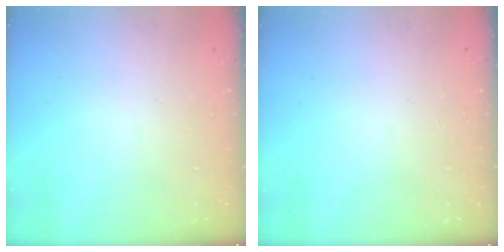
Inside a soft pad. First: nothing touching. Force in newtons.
{"total": 0.0}